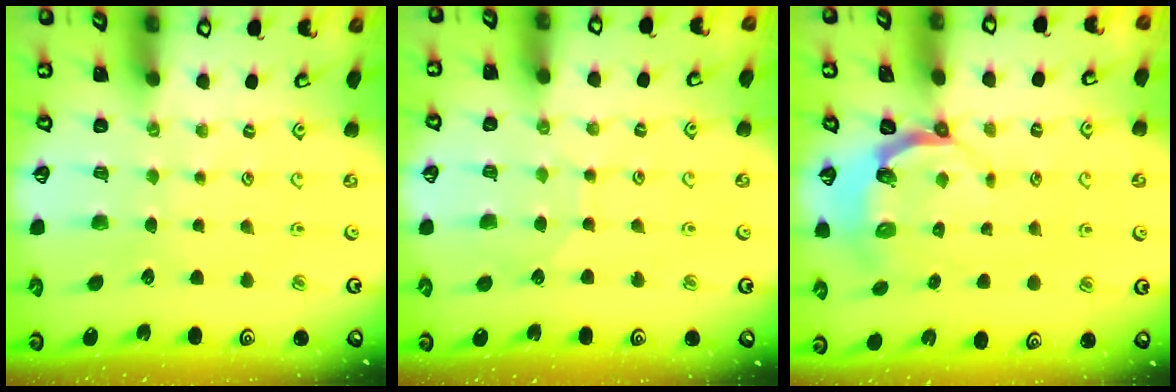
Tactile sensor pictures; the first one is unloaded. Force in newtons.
{"total": 3.8, "press": 3.7, "slide": 0.4}
{"total": 4.7, "press": 3.7, "slide": 2.8}